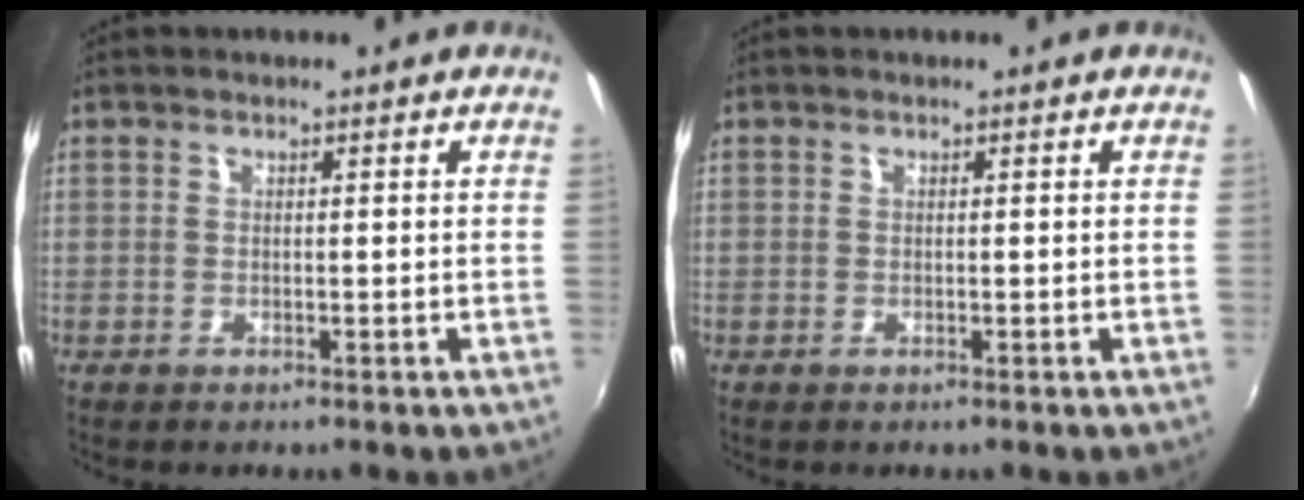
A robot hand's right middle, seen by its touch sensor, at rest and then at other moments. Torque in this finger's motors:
{"motor_torque": [0.02, -0.08, -0.07, 0.00]}